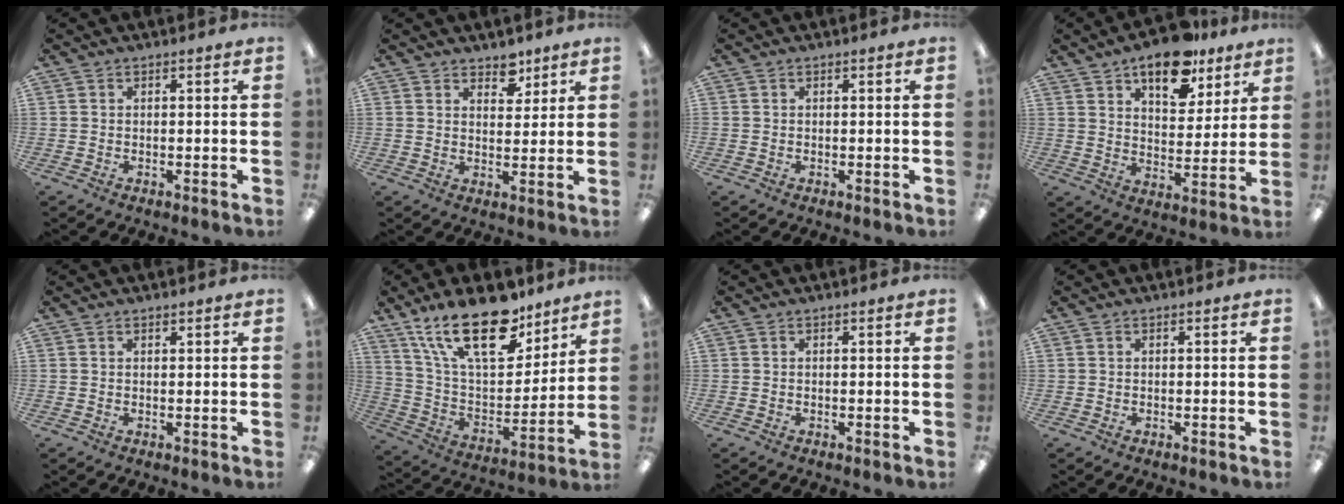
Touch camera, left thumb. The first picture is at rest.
{"total": 5.1, "force": [4.1, 2.8, 1.3], "torque": [0.003, -0.028, 0.069]}
{"total": 0.0}
{"total": 14.6, "force": [10.5, 6.8, 7.5], "torque": [-0.096, -0.057, 0.181]}
{"total": 0.8, "force": [0.7, 0.3, 0.3], "torque": [-0.006, 0.000, 0.013]}
{"total": 24.2, "force": [15.8, 10.6, 14.9], "torque": [-0.276, -0.086, 0.275]}
{"total": 0.0}
{"total": 0.0}